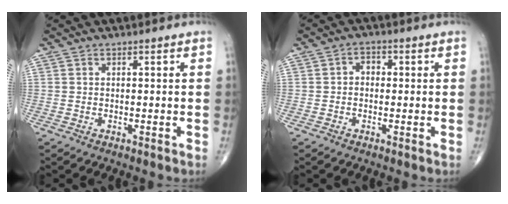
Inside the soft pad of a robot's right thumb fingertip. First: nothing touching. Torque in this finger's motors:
{"motor_torque": [-0.45, 0.36, 0.36, 0.03, 0.06]}